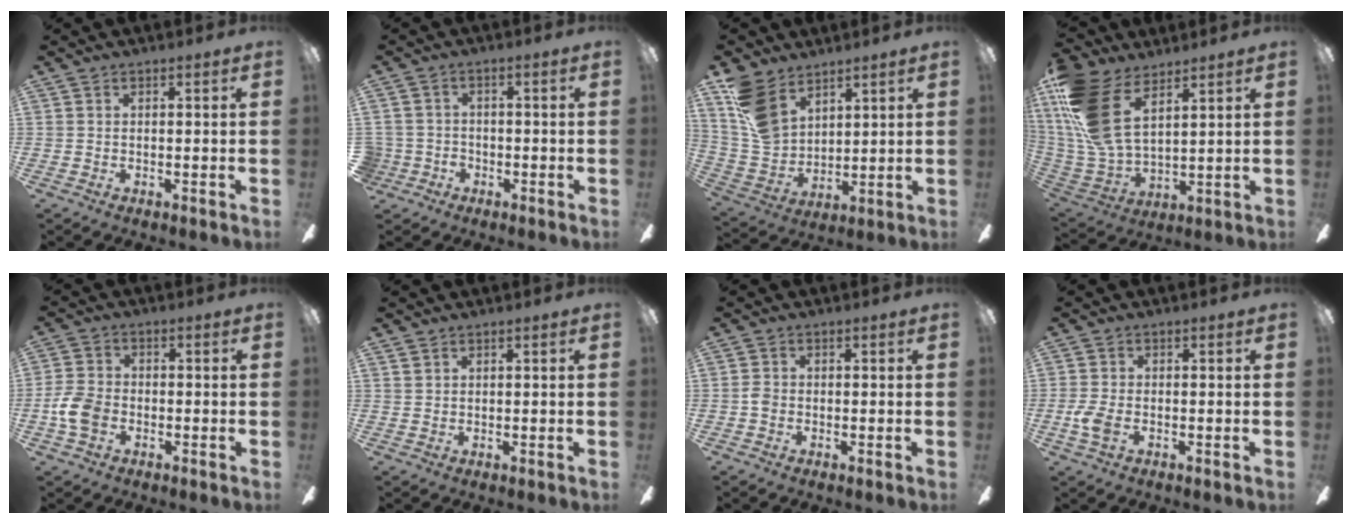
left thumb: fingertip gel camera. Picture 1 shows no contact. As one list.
[{"total": 3.4, "force": [-0.9, 3.2, 0.1], "torque": [-0.015, 0.003, -0.017]}, {"total": 14.0, "force": [8.7, 8.6, 6.7], "torque": [-0.163, -0.027, 0.174]}, {"total": 19.4, "force": [9.5, 10.4, 13.5], "torque": [-0.319, -0.048, 0.171]}, {"total": 7.1, "force": [-2.4, 4.9, 4.5], "torque": [-0.106, 0.010, -0.044]}, {"total": 0.8, "force": [0.6, 0.6, 0.1], "torque": [-0.003, -0.002, 0.012]}, {"total": 1.7, "force": [-0.6, 1.3, 1.0], "torque": [-0.018, 0.003, -0.011]}, {"total": 4.5, "force": [-1.5, 2.5, 3.4], "torque": [-0.081, -0.002, -0.030]}]